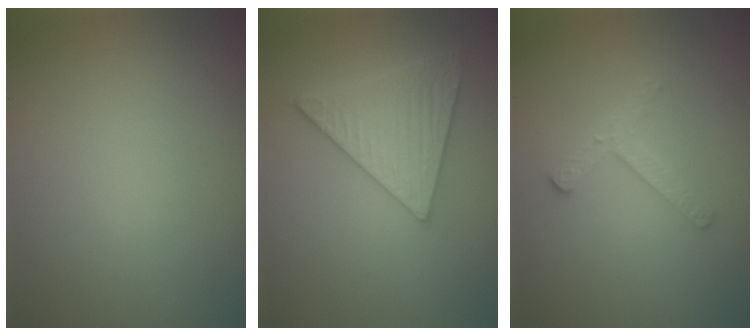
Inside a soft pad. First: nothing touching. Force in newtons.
{"total": 4.6, "press": 4.2, "slide": 1.9}
{"total": 2.3, "press": 2.2, "slide": 0.4}